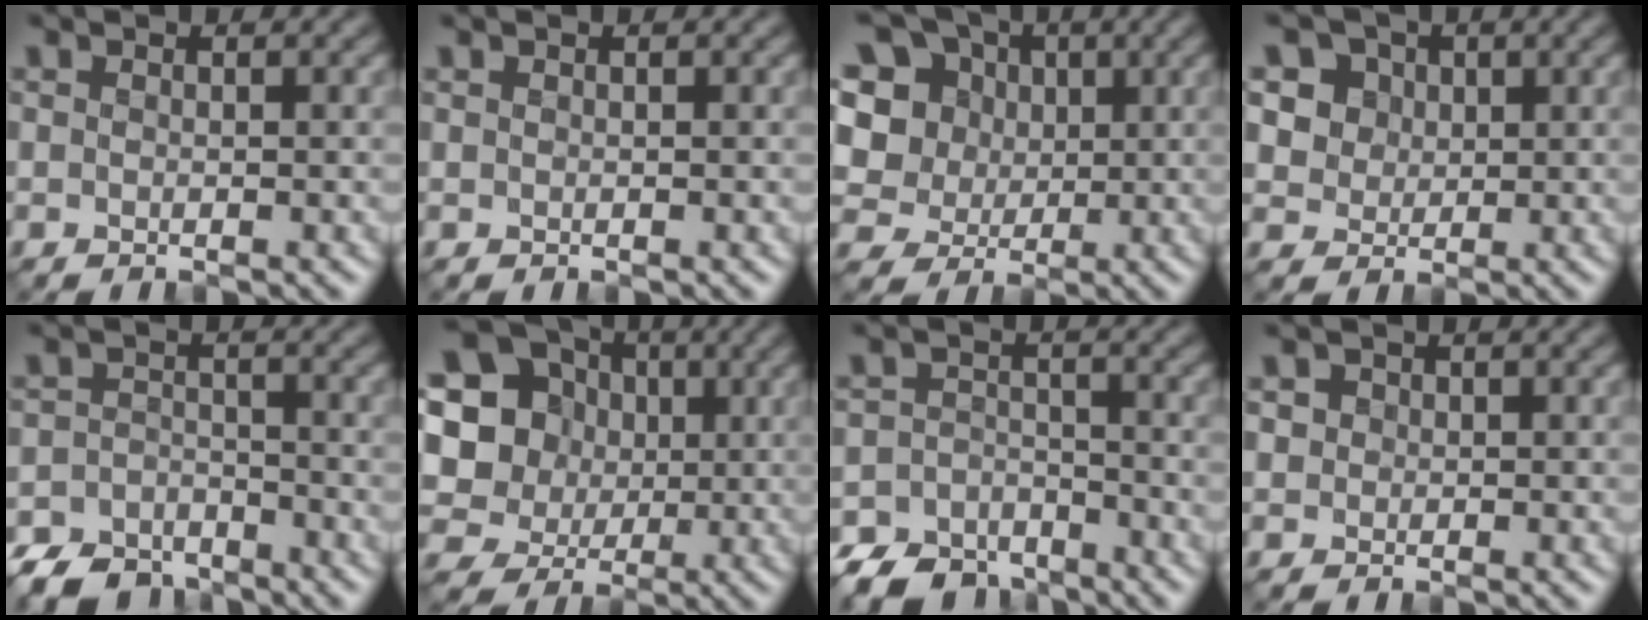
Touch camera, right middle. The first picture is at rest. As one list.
[{"total": 0.0}, {"total": 11.5, "force": [4.2, 9.3, 5.3], "torque": [-0.134, 0.030, 0.070]}, {"total": 6.6, "force": [3.2, 5.2, 2.5], "torque": [-0.055, 0.006, 0.049]}, {"total": 5.2, "force": [-4.3, 2.6, 1.3], "torque": [-0.023, -0.011, -0.082]}, {"total": 19.6, "force": [5.4, 17.4, 7.2], "torque": [-0.207, 0.040, 0.072]}, {"total": 6.3, "force": [-5.1, 3.3, 1.5], "torque": [-0.022, -0.015, -0.091]}, {"total": 1.6, "force": [0.7, 1.3, 0.5], "torque": [-0.011, 0.006, 0.012]}]